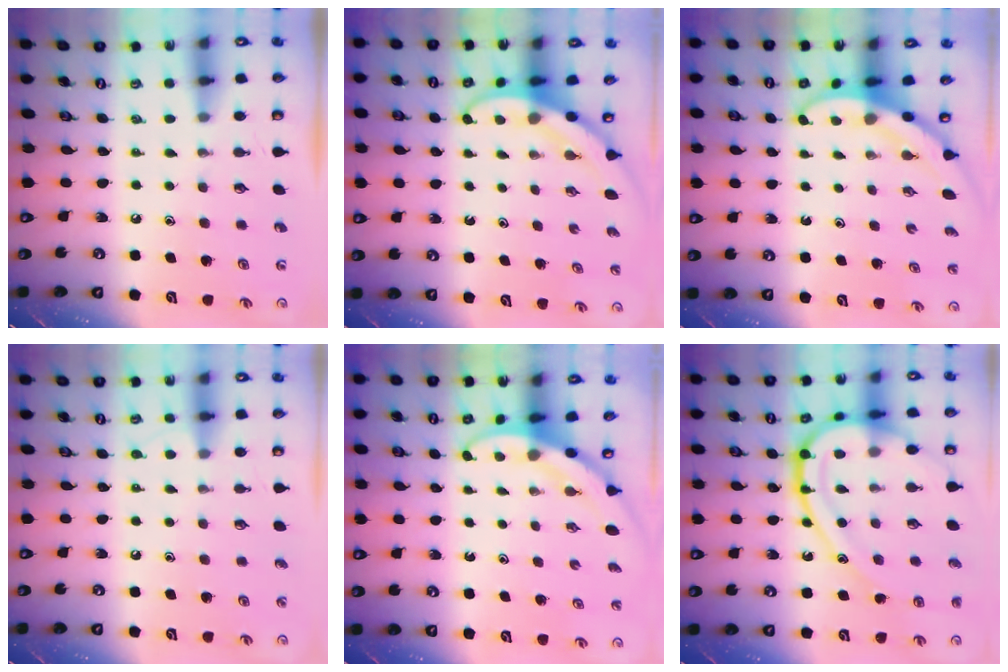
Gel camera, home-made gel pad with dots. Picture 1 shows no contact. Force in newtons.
{"total": 3.6, "press": 3.5, "slide": 0.4}
{"total": 3.2, "press": 3.2, "slide": 0.1}
{"total": 4.9, "press": 4.9, "slide": 0.7}
{"total": 2.9, "press": 2.9, "slide": 0.1}
{"total": 20.8, "press": 20.8, "slide": 1.5}